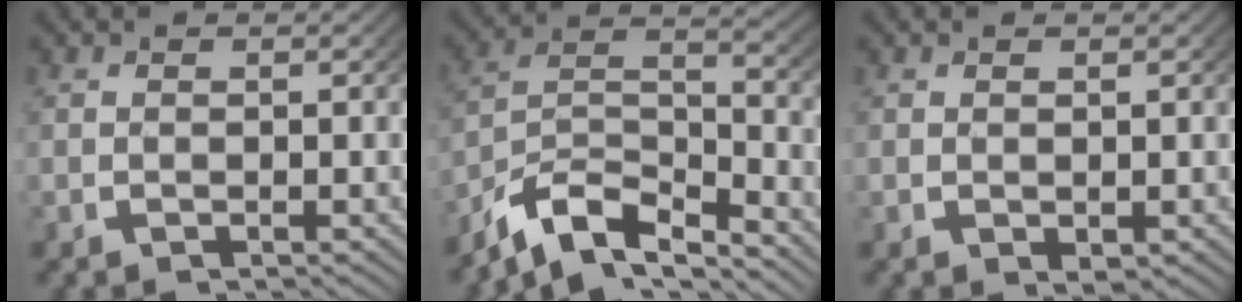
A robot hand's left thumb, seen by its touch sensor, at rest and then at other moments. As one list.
[{"total": 9.0, "force": [-4.5, 5.3, 5.8], "torque": [-0.121, -0.027, -0.070]}, {"total": 0.8, "force": [0.3, 0.6, 0.5], "torque": [-0.006, -0.006, 0.014]}]